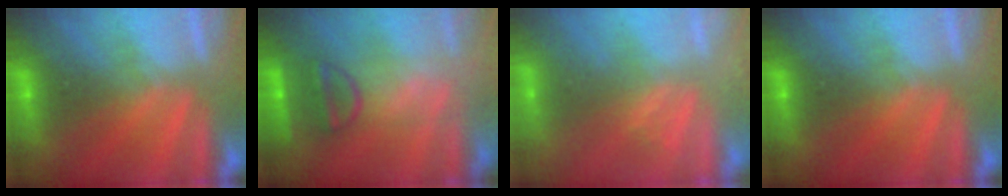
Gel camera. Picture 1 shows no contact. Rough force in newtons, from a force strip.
{"total": 7.5}
{"total": 2.1}
{"total": 0.0}